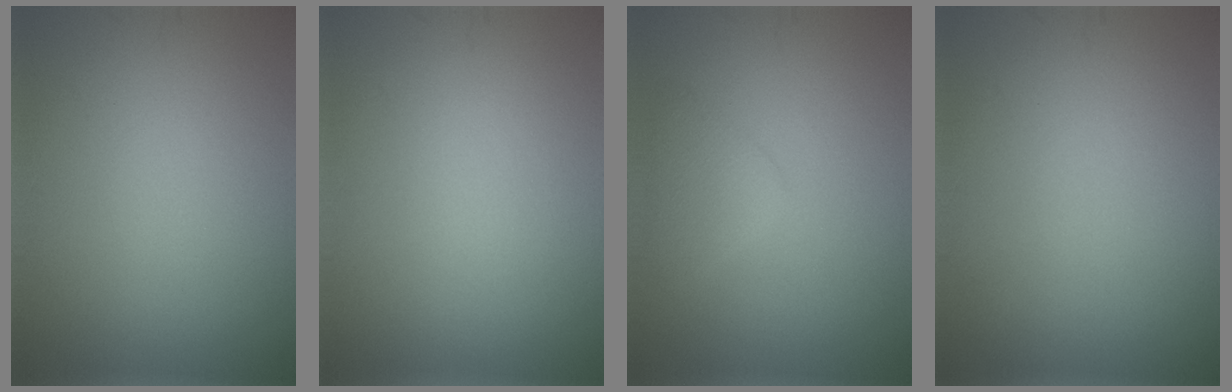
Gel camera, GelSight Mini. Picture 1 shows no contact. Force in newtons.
{"total": 0.0}
{"total": 2.0, "press": 2.0, "slide": 0.0}
{"total": 0.0}